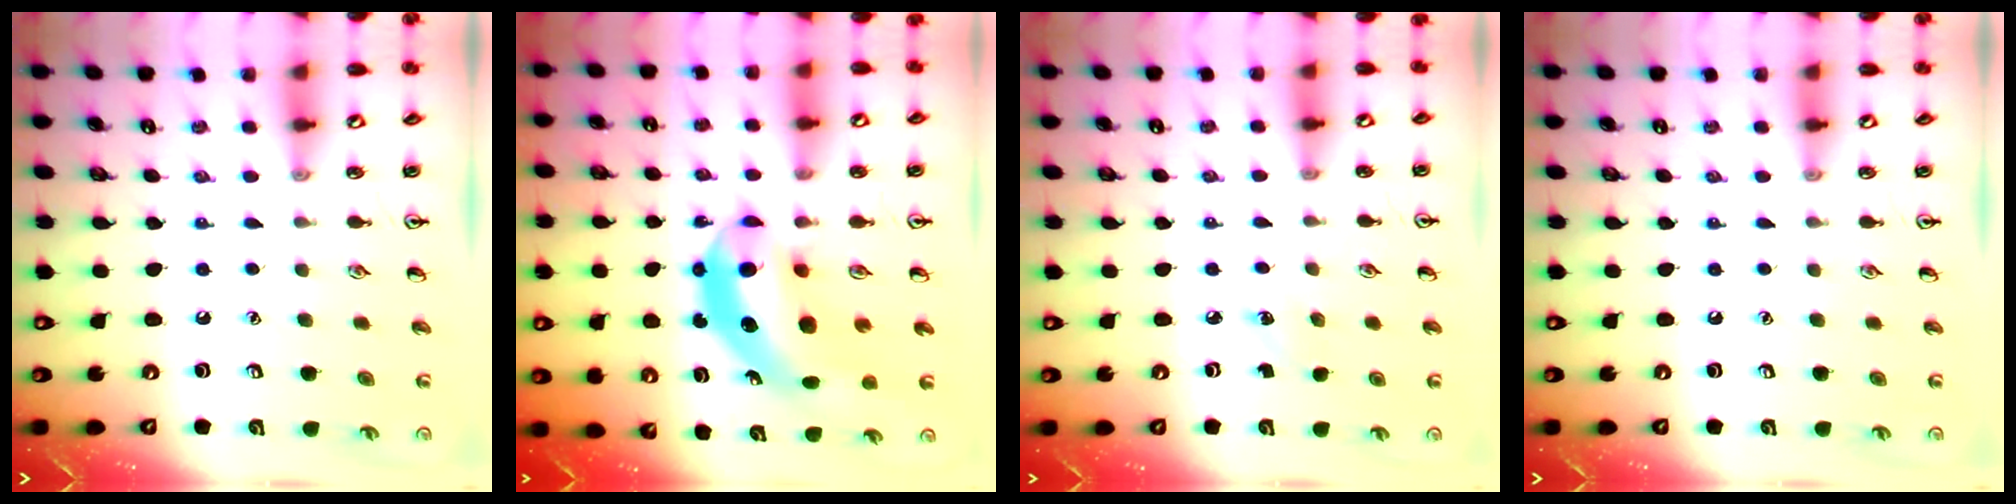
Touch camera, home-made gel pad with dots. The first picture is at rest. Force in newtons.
{"total": 12.3, "press": 11.6, "slide": 3.9}
{"total": 2.5, "press": 2.3, "slide": 0.9}
{"total": 0.0}